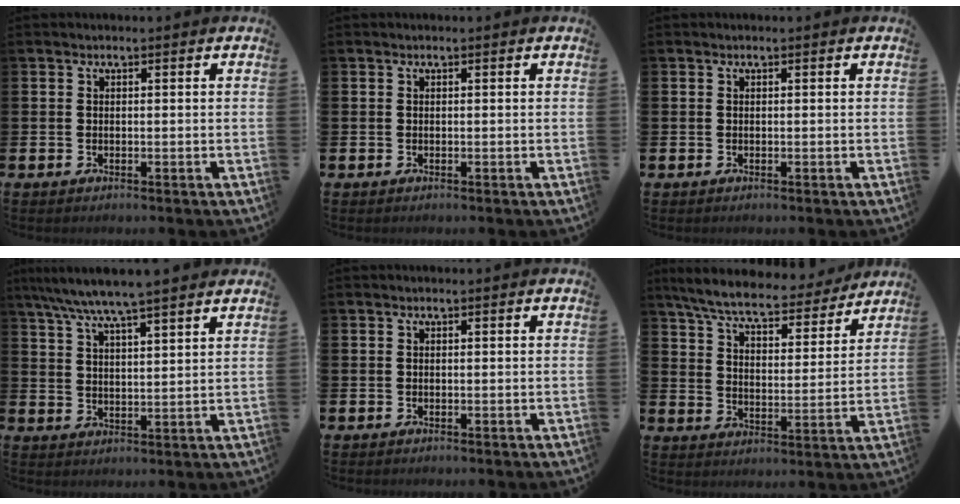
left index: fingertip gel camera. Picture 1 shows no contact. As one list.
[{"total": 0.0}, {"total": 0.0}, {"total": 6.8, "force": [6.4, -0.1, 2.4], "torque": [-0.070, -0.028, 0.114]}, {"total": 0.0}, {"total": 7.7, "force": [7.1, 1.3, 2.9], "torque": [-0.088, -0.043, 0.122]}]